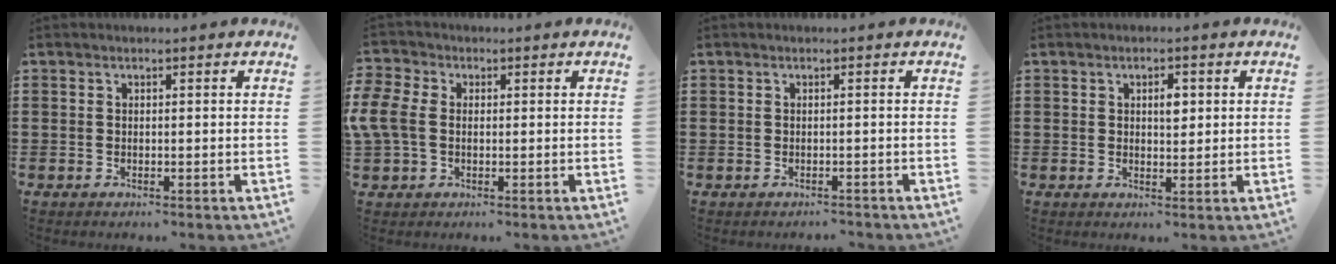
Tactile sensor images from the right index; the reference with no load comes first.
{"total": 4.8, "force": [0.0, 3.5, 3.4], "torque": [-0.106, -0.001, -0.011]}
{"total": 0.7, "force": [-0.7, 0.2, -0.1], "torque": [0.001, 0.002, -0.016]}
{"total": 2.6, "force": [0.7, 1.1, 2.3], "torque": [-0.031, 0.001, 0.007]}